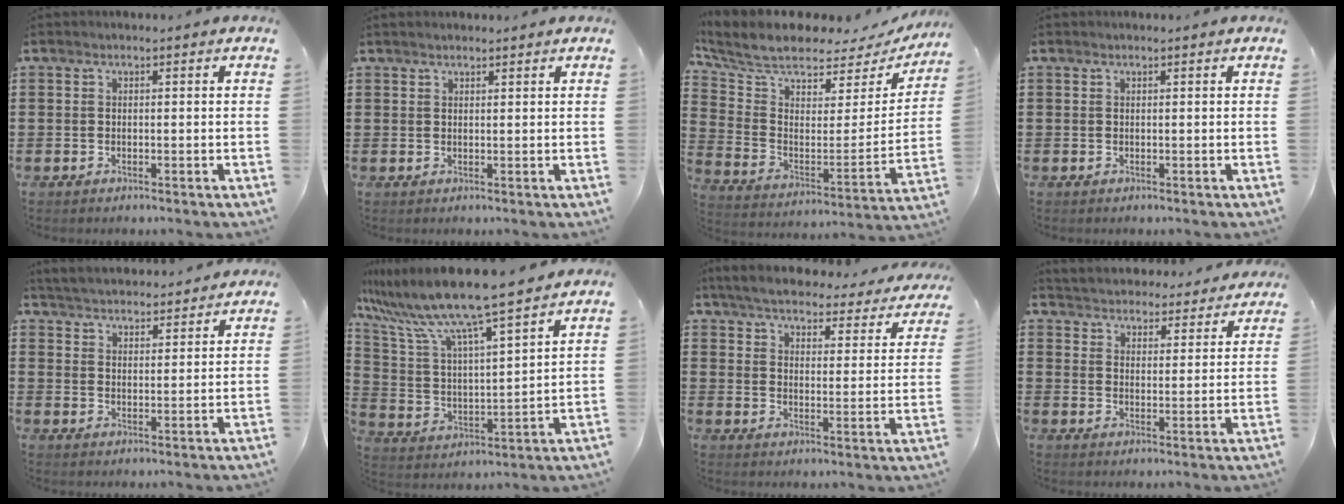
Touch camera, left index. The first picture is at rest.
{"total": 1.0, "force": [0.9, 0.1, 0.3], "torque": [-0.007, 0.000, 0.018]}
{"total": 7.2, "force": [6.1, 2.5, 3.0], "torque": [-0.092, -0.050, 0.104]}
{"total": 0.0}
{"total": 4.1, "force": [4.1, 0.1, 0.2], "torque": [-0.020, -0.024, 0.073]}
{"total": 9.9, "force": [8.7, -0.3, 4.7], "torque": [-0.131, -0.060, 0.145]}
{"total": 5.0, "force": [4.8, 0.3, 1.5], "torque": [-0.054, -0.034, 0.079]}
{"total": 4.3, "force": [4.2, -0.1, -0.5], "torque": [-0.015, -0.035, 0.071]}